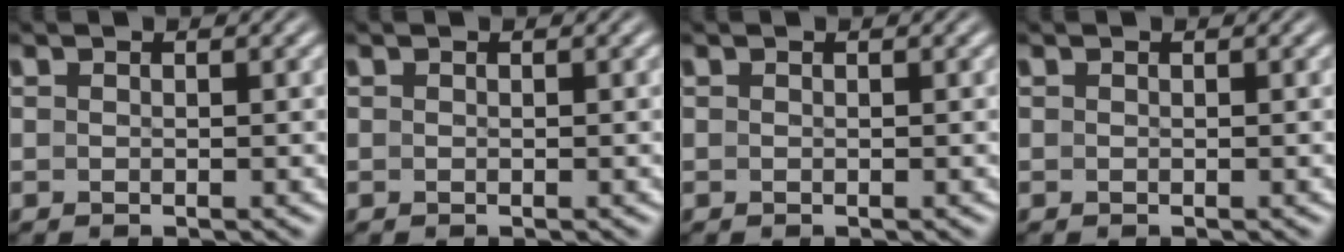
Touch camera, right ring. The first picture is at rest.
{"total": 0.0}
{"total": 0.0}
{"total": 0.0}